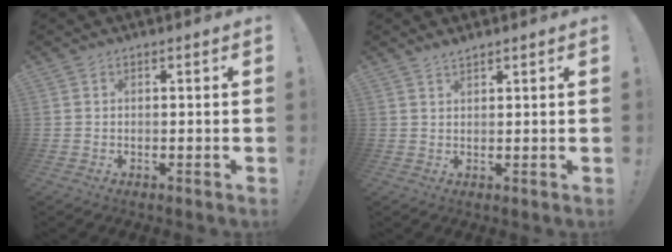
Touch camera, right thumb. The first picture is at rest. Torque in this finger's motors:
{"motor_torque": [0.00, 0.00, 0.05, -0.05, 0.00]}